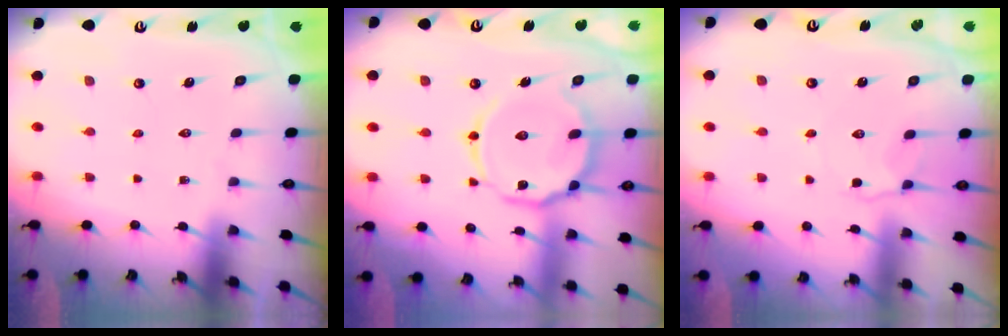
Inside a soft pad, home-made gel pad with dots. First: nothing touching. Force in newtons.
{"total": 14.5, "press": 14.4, "slide": 1.3}
{"total": 2.8, "press": 2.6, "slide": 1.1}